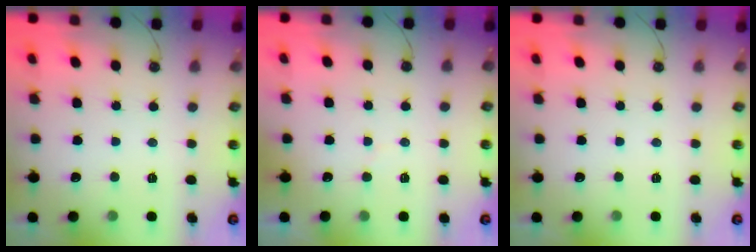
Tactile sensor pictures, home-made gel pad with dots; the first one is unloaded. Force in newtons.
{"total": 2.7, "press": 2.6, "slide": 0.3}
{"total": 0.0}